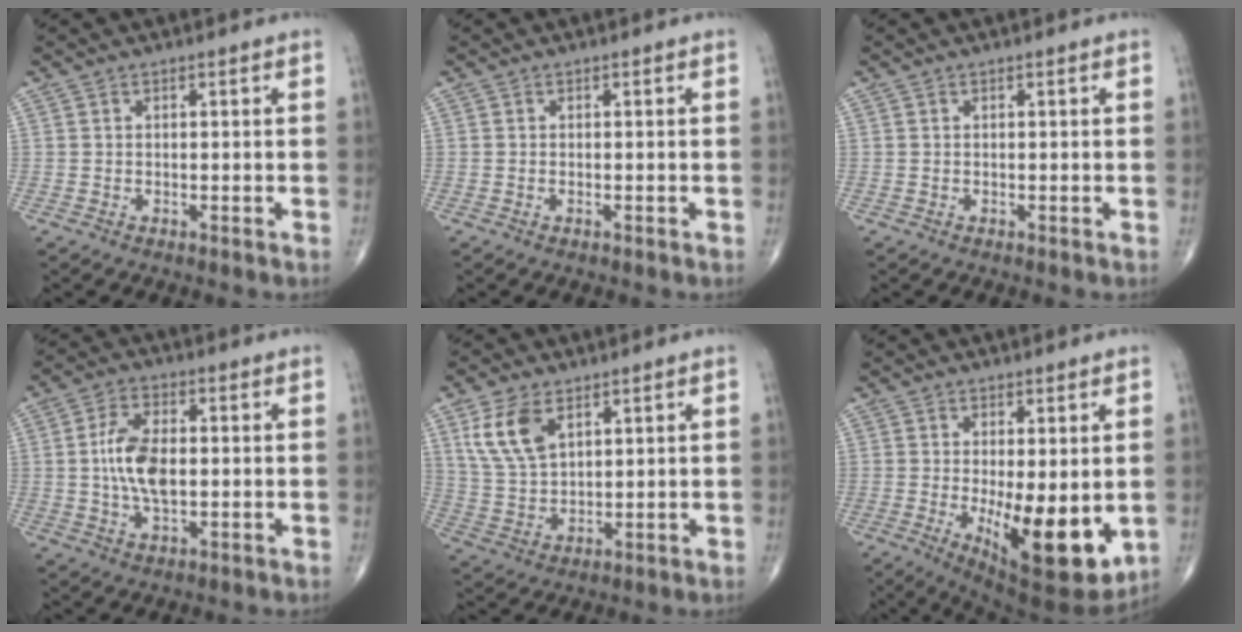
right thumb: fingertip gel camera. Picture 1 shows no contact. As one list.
[{"total": 0.0}, {"total": 0.0}, {"total": 9.2, "force": [0.1, 4.7, 7.9], "torque": [-0.154, 0.002, 0.000]}, {"total": 9.5, "force": [4.6, 5.2, 6.5], "torque": [-0.123, -0.014, 0.100]}, {"total": 14.5, "force": [-2.3, 5.1, 13.3], "torque": [-0.190, -0.032, -0.017]}]